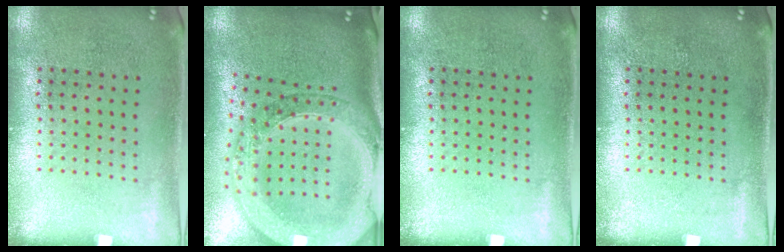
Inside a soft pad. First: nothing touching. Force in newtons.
{"total": 4.0, "press": 3.0, "slide": 2.6}
{"total": 0.0}
{"total": 0.0}